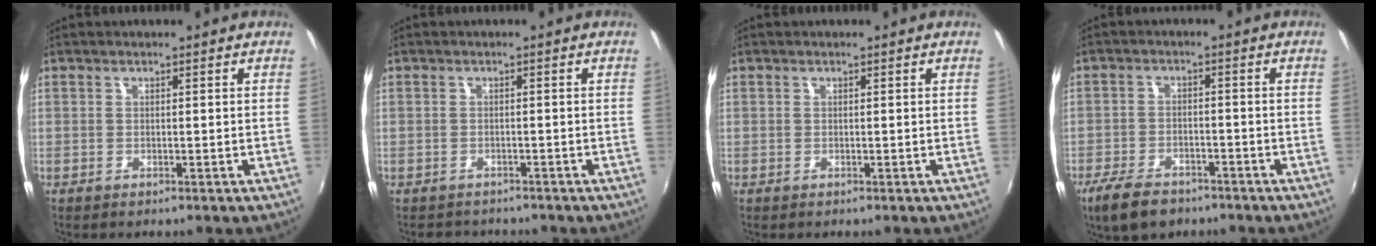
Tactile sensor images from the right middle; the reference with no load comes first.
{"total": 3.3, "force": [-2.9, 1.5, 0.4], "torque": [-0.014, -0.008, -0.045]}
{"total": 0.0}
{"total": 9.1, "force": [-6.6, 4.3, 4.5], "torque": [-0.120, -0.016, -0.118]}